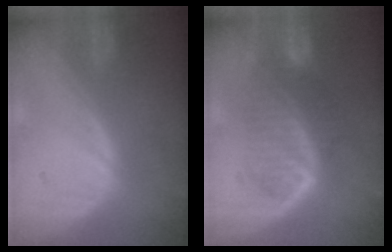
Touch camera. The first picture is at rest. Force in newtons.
{"total": 6.7, "press": 6.4, "slide": 1.7}